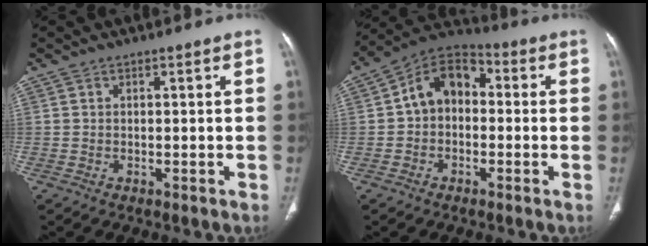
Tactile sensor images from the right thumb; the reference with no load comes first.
{"total": 10.6, "force": [0.3, 8.0, 7.0], "torque": [-0.083, 0.036, -0.015]}